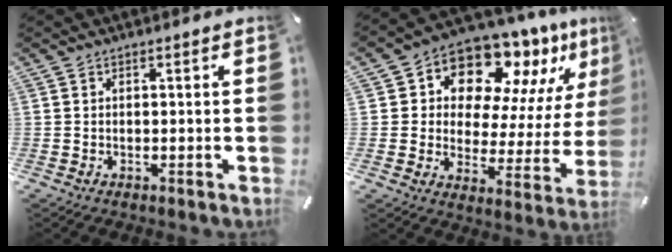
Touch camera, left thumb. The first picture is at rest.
{"total": 14.7, "force": [12.0, 7.0, 4.8], "torque": [-0.081, -0.115, 0.207]}